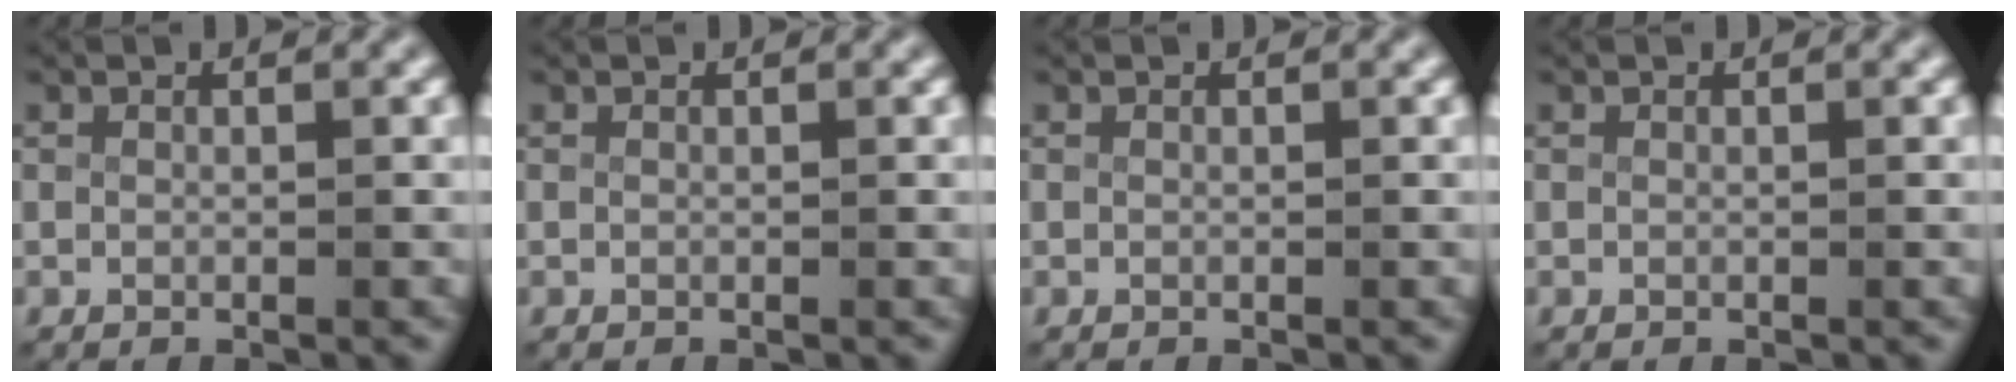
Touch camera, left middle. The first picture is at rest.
{"total": 0.0}
{"total": 0.0}
{"total": 0.0}